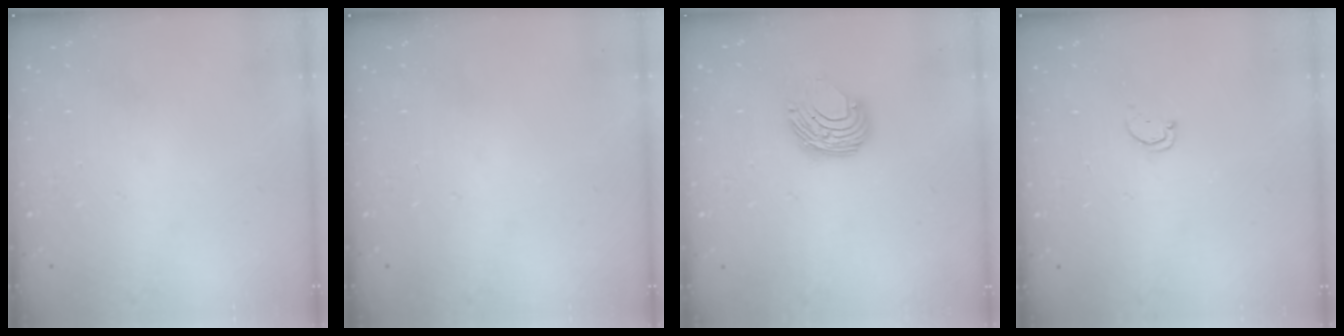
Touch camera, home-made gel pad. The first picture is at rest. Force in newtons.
{"total": 0.0}
{"total": 8.7, "press": 8.6, "slide": 0.7}
{"total": 1.7, "press": 1.7, "slide": 0.2}